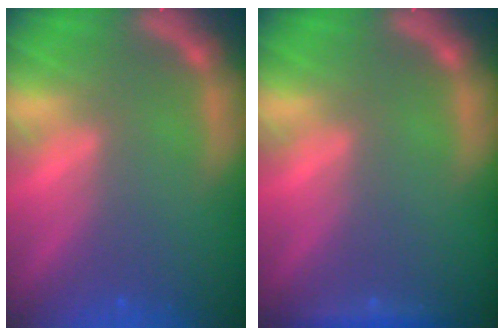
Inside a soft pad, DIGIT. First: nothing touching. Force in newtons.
{"total": 1.4}